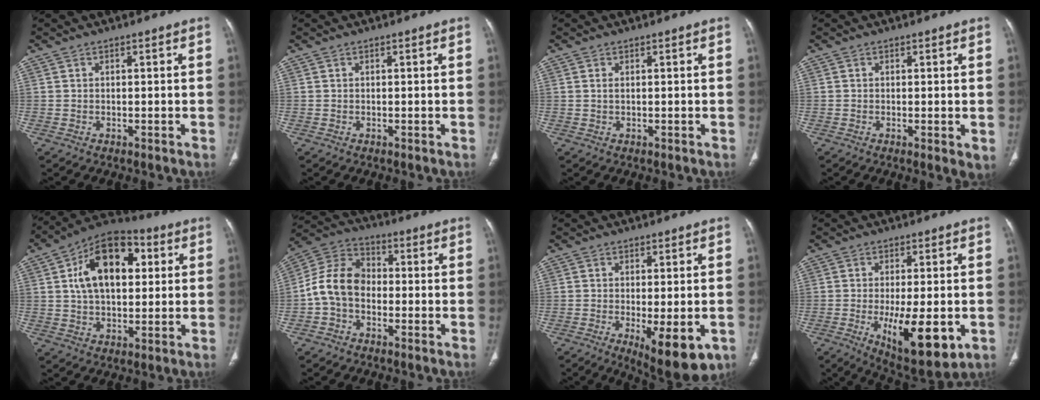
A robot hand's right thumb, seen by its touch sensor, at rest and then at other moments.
{"total": 0.0}
{"total": 0.8, "force": [0.2, 0.4, 0.6], "torque": [-0.018, 0.003, 0.007]}
{"total": 2.2, "force": [-0.1, 0.6, 2.1], "torque": [-0.037, -0.011, -0.004]}
{"total": 16.7, "force": [4.0, 10.1, 12.7], "torque": [-0.181, 0.014, 0.060]}
{"total": 9.9, "force": [-1.8, 7.4, 6.4], "torque": [-0.114, 0.037, -0.048]}
{"total": 10.6, "force": [-3.7, 3.8, 9.2], "torque": [-0.122, -0.016, -0.047]}
{"total": 14.0, "force": [-3.7, 5.2, 12.5], "torque": [-0.185, -0.022, -0.043]}